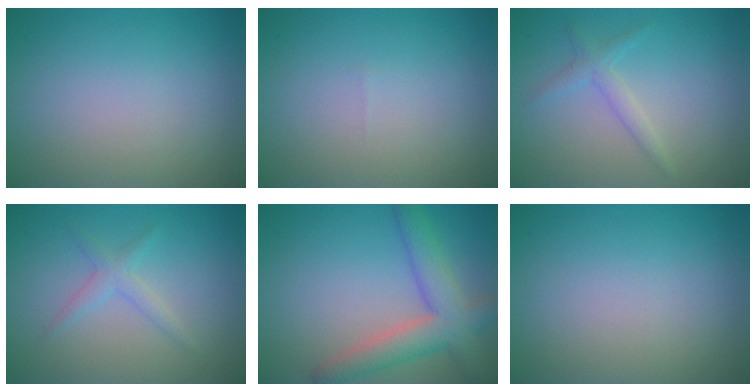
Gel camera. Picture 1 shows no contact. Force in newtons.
{"total": 0.0}
{"total": 1.7, "press": 1.7, "slide": 0.1}
{"total": 1.6, "press": 1.6, "slide": 0.1}
{"total": 5.9, "press": 5.8, "slide": 0.3}
{"total": 0.0}